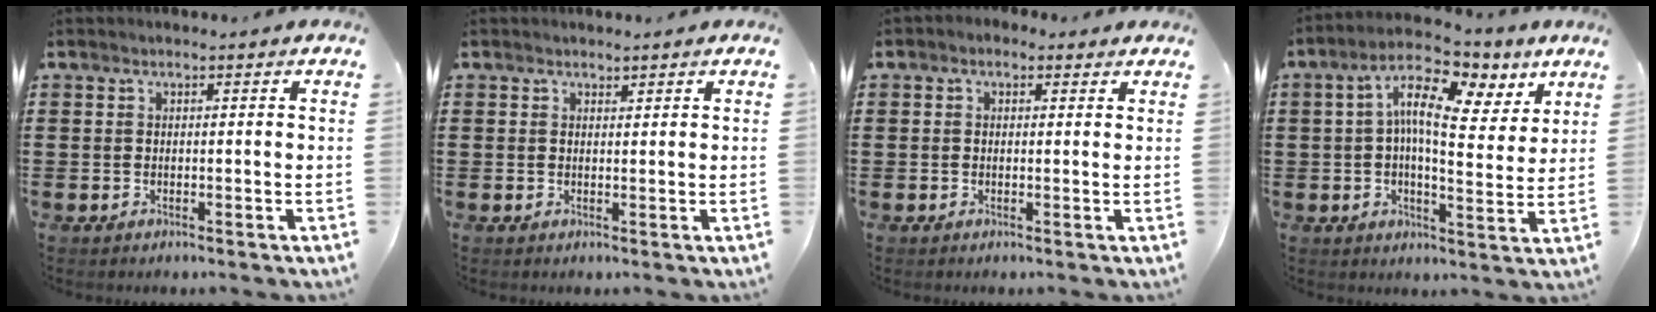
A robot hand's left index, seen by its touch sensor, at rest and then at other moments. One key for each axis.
{"total": 0.8, "fx": 0.8, "fy": 0.2, "fz": -0.1, "tx": -0.001, "ty": 0.000, "tz": 0.016}
{"total": 1.3, "fx": 0.5, "fy": 1.0, "fz": 0.5, "tx": -0.013, "ty": 0.008, "tz": 0.009}
{"total": 12.0, "fx": 5.7, "fy": 4.7, "fz": 9.5, "tx": -0.173, "ty": -0.014, "tz": 0.098}